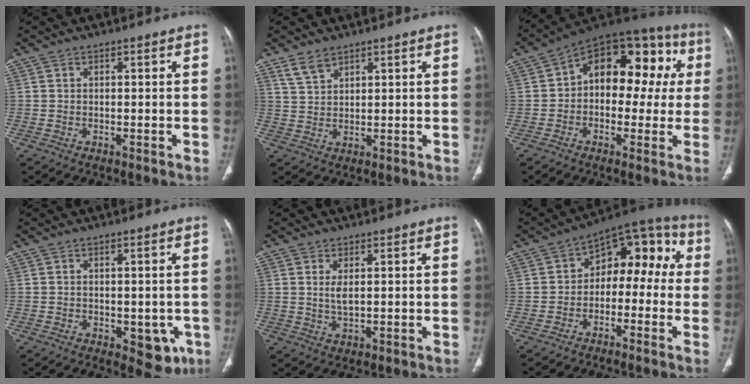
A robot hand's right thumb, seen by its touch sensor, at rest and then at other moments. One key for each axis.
{"total": 3.7, "fx": 2.9, "fy": 1.6, "fz": 1.6, "tx": -0.028, "ty": -0.010, "tz": 0.065}
{"total": 18.4, "fx": 2.5, "fy": 11.6, "fz": 14.0, "tx": -0.136, "ty": 0.050, "tz": 0.022}
{"total": 6.8, "fx": -2.2, "fy": 3.9, "fz": 5.1, "tx": -0.026, "ty": -0.003, "tz": -0.018}
{"total": 2.7, "fx": 0.7, "fy": 1.0, "fz": 2.4, "tx": -0.050, "ty": -0.009, "tz": 0.021}
{"total": 12.3, "fx": -1.0, "fy": 8.3, "fz": 9.1, "tx": -0.072, "ty": 0.060, "tz": -0.031}